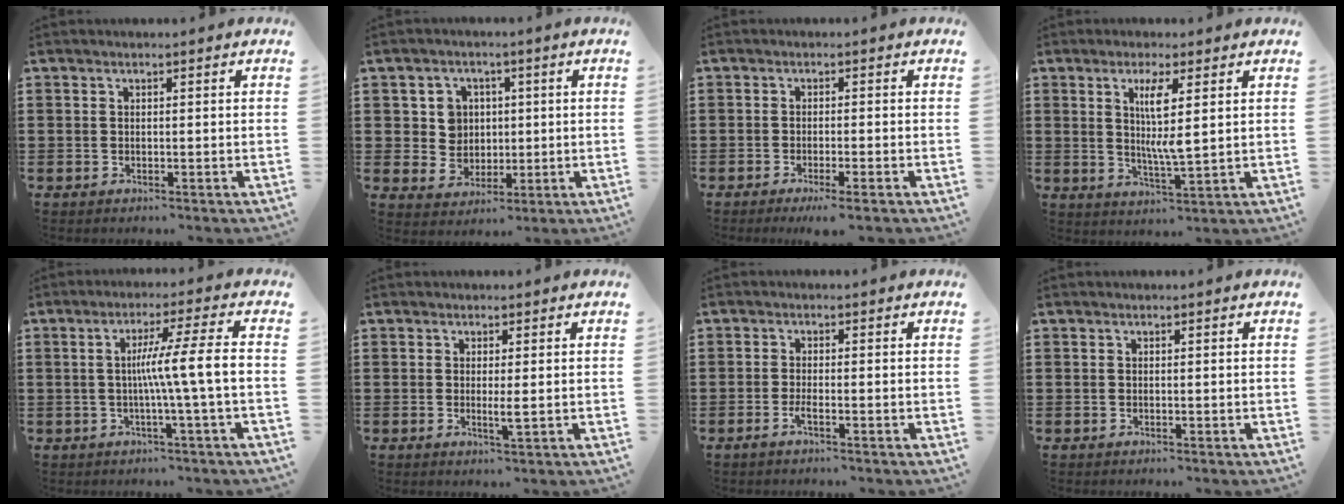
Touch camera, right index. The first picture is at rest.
{"total": 5.7, "force": [1.1, 5.3, 1.9], "torque": [-0.063, 0.018, 0.020]}
{"total": 1.9, "force": [-1.3, -0.3, 1.3], "torque": [-0.021, -0.002, -0.025]}
{"total": 5.6, "force": [1.5, 0.7, 5.4], "torque": [-0.106, -0.004, 0.024]}
{"total": 7.4, "force": [-0.8, -1.2, 7.2], "torque": [-0.130, -0.006, -0.023]}
{"total": 1.8, "force": [-0.1, 0.0, 1.8], "torque": [-0.035, -0.006, -0.002]}
{"total": 1.8, "force": [-1.0, 0.1, 1.5], "torque": [-0.032, -0.006, -0.022]}
{"total": 0.0}